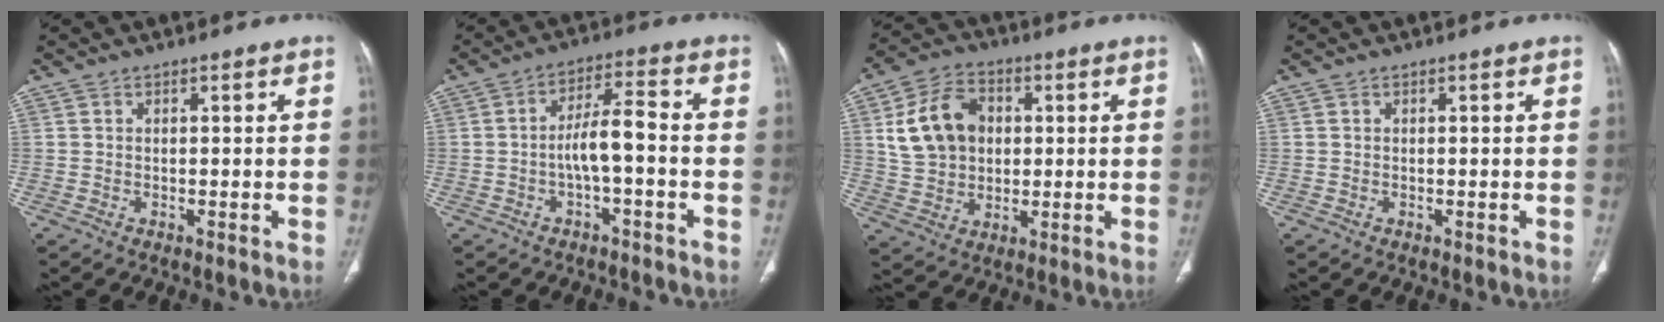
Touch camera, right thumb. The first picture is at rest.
{"total": 6.4, "force": [-1.7, 1.7, 6.0], "torque": [-0.112, 0.034, -0.033]}
{"total": 12.9, "force": [2.5, 9.8, 7.9], "torque": [-0.123, 0.010, 0.047]}
{"total": 0.0}